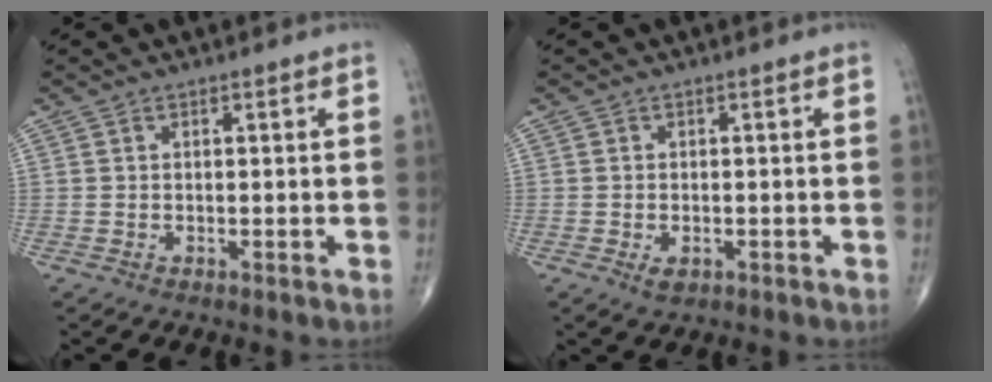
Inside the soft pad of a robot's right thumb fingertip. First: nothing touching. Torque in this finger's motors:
{"motor_torque": [-0.37, -0.28, 0.00, 0.09, 0.01]}